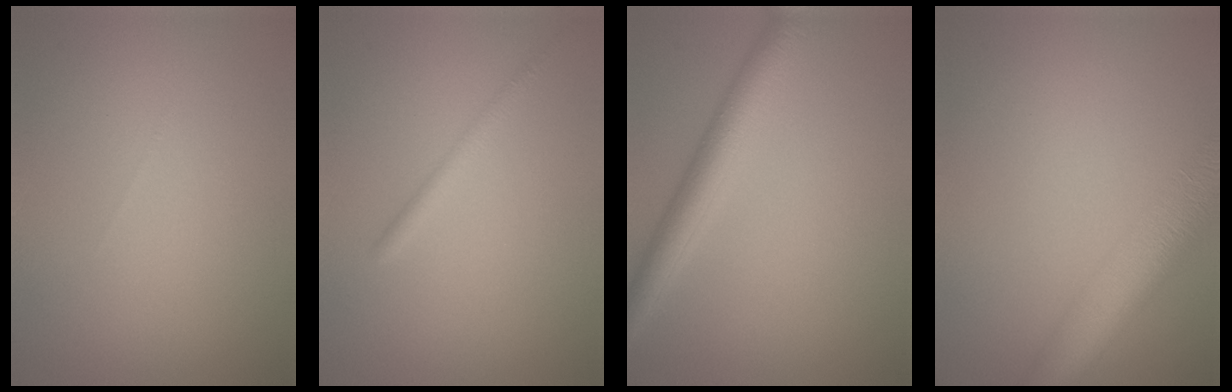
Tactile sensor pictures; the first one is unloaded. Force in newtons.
{"total": 1.5, "press": 1.5, "slide": 0.0}
{"total": 4.5, "press": 4.5, "slide": 0.2}
{"total": 7.5, "press": 7.5, "slide": 0.3}